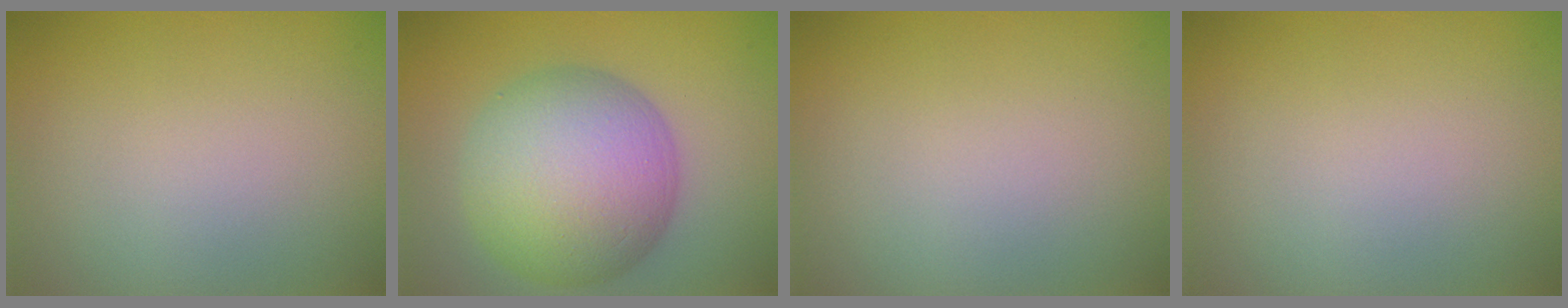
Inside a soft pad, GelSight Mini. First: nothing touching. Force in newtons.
{"total": 11.0, "press": 11.0, "slide": 0.3}
{"total": 0.0}
{"total": 0.0}